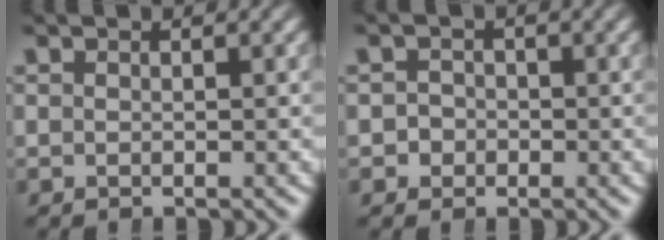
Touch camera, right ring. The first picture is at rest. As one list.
[{"total": 2.1, "force": [-0.9, 1.9, 0.1], "torque": [-0.003, -0.013, -0.016]}]